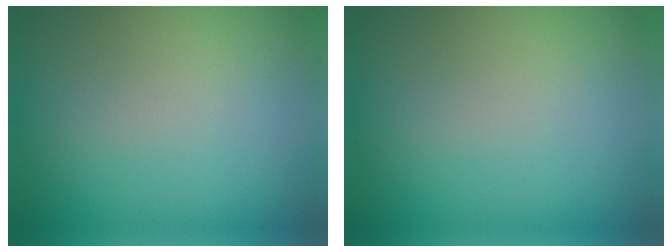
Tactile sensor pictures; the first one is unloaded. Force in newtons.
{"total": 0.0}